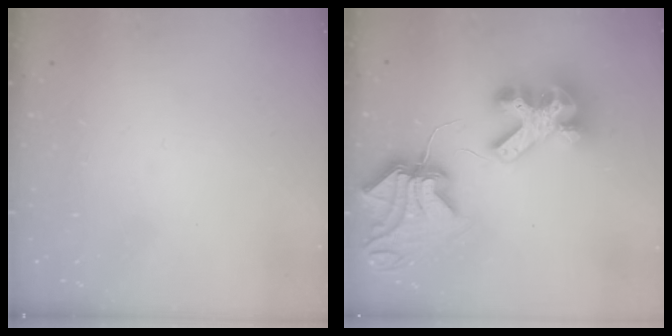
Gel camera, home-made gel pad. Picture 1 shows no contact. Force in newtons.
{"total": 15.4, "press": 15.3, "slide": 2.1}